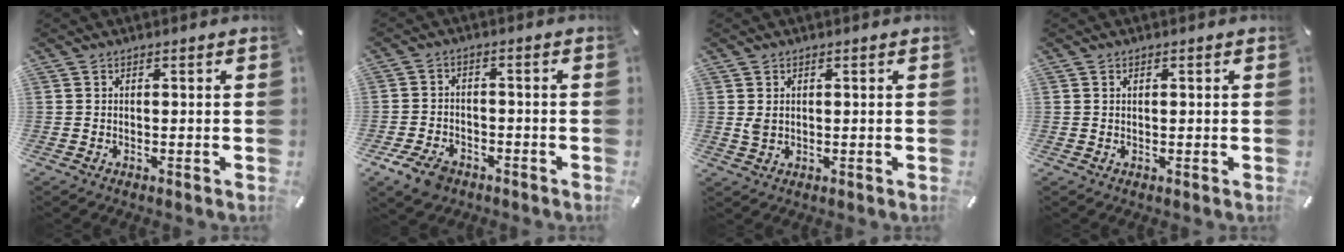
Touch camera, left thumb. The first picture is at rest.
{"total": 6.4, "force": [-4.0, 4.0, 3.0], "torque": [-0.068, 0.018, -0.075]}
{"total": 1.8, "force": [0.6, 1.4, 0.9], "torque": [-0.021, 0.003, 0.011]}
{"total": 0.6, "force": [0.2, 0.3, 0.4], "torque": [-0.009, 0.002, 0.003]}